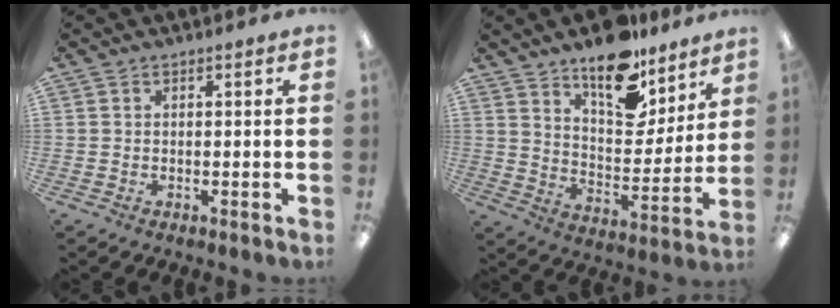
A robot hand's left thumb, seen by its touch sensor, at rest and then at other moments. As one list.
[{"total": 15.5, "force": [12.5, 6.7, 6.3], "torque": [-0.092, -0.094, 0.223]}]